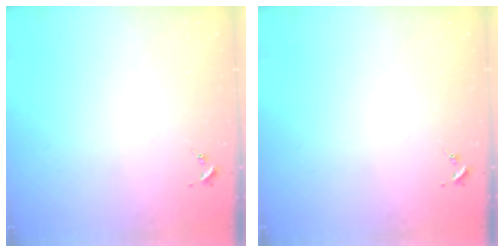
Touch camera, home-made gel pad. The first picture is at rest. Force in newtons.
{"total": 0.0}